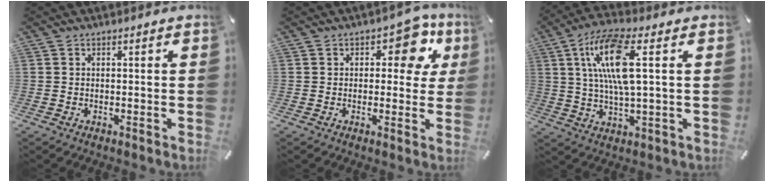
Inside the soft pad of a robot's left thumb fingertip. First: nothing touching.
{"total": 9.4, "force": [3.3, 5.3, 7.0], "torque": [-0.077, -0.009, 0.050]}
{"total": 13.5, "force": [3.3, 3.9, 12.4], "torque": [-0.251, 0.001, 0.055]}